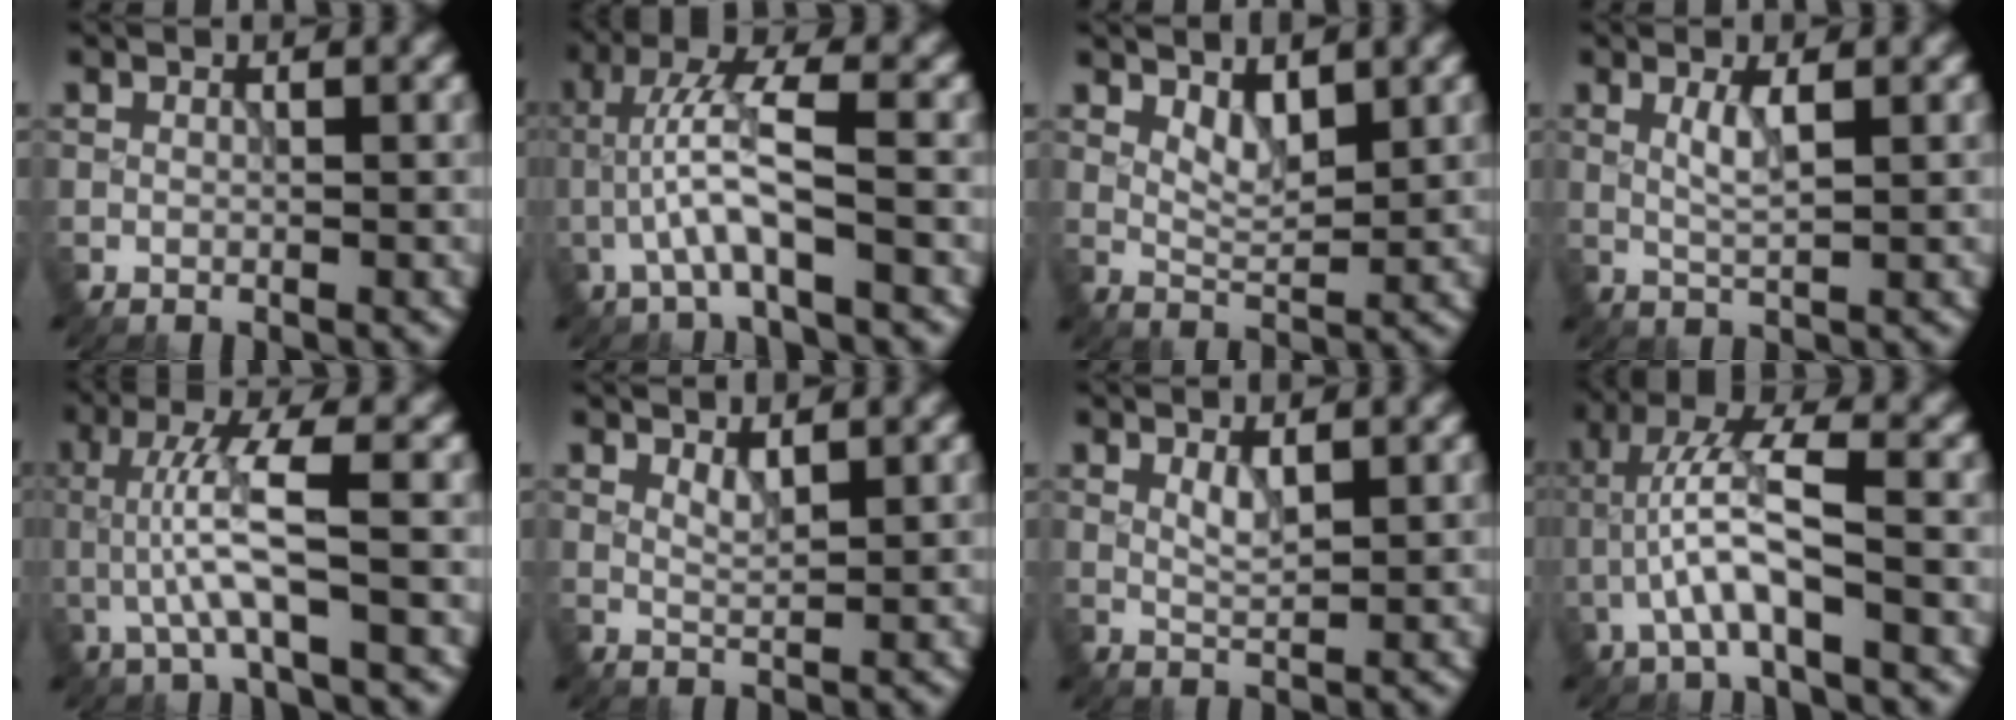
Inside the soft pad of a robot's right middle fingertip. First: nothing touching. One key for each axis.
{"total": 4.9, "fx": -1.3, "fy": 0.8, "fz": 4.6, "tx": -0.089, "ty": 0.020, "tz": -0.030}
{"total": 2.4, "fx": 1.5, "fy": 1.0, "fz": 1.6, "tx": -0.027, "ty": -0.007, "tz": 0.030}
{"total": 2.0, "fx": 0.7, "fy": 0.3, "fz": 1.8, "tx": -0.038, "ty": 0.001, "tz": 0.014}
{"total": 4.9, "fx": -0.6, "fy": 0.6, "fz": 4.8, "tx": -0.097, "ty": 0.012, "tz": -0.013}
{"total": 1.3, "fx": 1.0, "fy": 0.3, "fz": 0.8, "tx": -0.016, "ty": -0.002, "tz": 0.020}
{"total": 1.5, "fx": 0.9, "fy": 0.4, "fz": 1.2, "tx": -0.027, "ty": -0.003, "tz": 0.018}
{"total": 5.3, "fx": -1.7, "fy": 1.2, "fz": 4.9, "tx": -0.097, "ty": 0.020, "tz": -0.036}